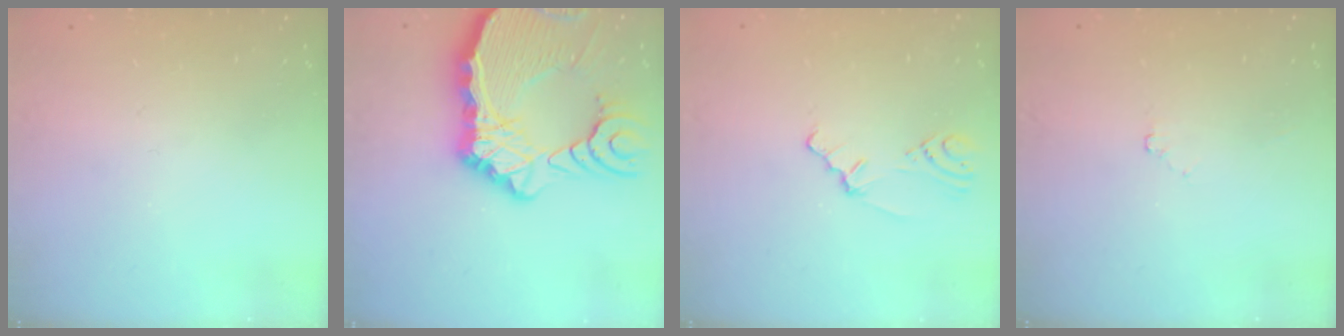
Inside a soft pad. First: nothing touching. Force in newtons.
{"total": 22.0, "press": 21.8, "slide": 3.0}
{"total": 1.6, "press": 1.5, "slide": 0.6}
{"total": 1.8, "press": 1.7, "slide": 0.4}